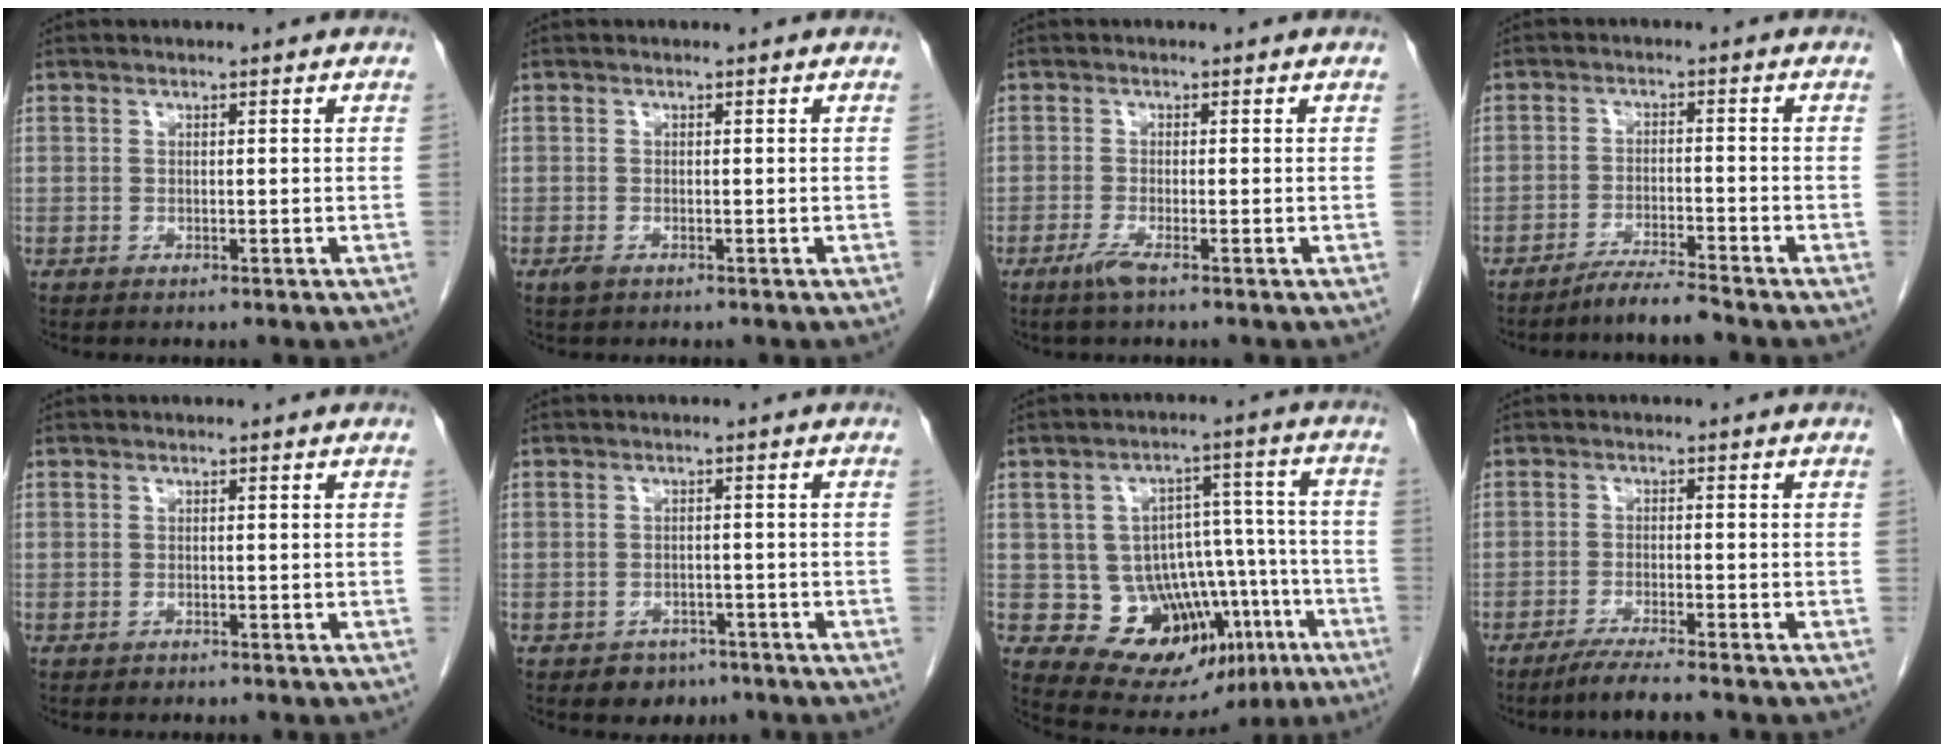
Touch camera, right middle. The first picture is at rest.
{"total": 1.1, "force": [-0.7, 0.6, 0.7], "torque": [-0.017, -0.001, -0.008]}
{"total": 2.3, "force": [-1.5, -0.1, 1.7], "torque": [-0.040, -0.006, -0.032]}
{"total": 4.2, "force": [-3.8, -0.6, 1.6], "torque": [-0.026, -0.013, -0.072]}
{"total": 0.5, "force": [-0.4, 0.3, 0.0], "torque": [-0.009, 0.001, -0.008]}
{"total": 3.5, "force": [-2.4, 2.5, 0.6], "torque": [-0.009, 0.009, -0.028]}
{"total": 15.6, "force": [-6.7, 10.5, 9.3], "torque": [-0.105, 0.042, -0.080]}
{"total": 4.9, "force": [-4.0, -0.3, 2.7], "torque": [-0.049, -0.014, -0.072]}